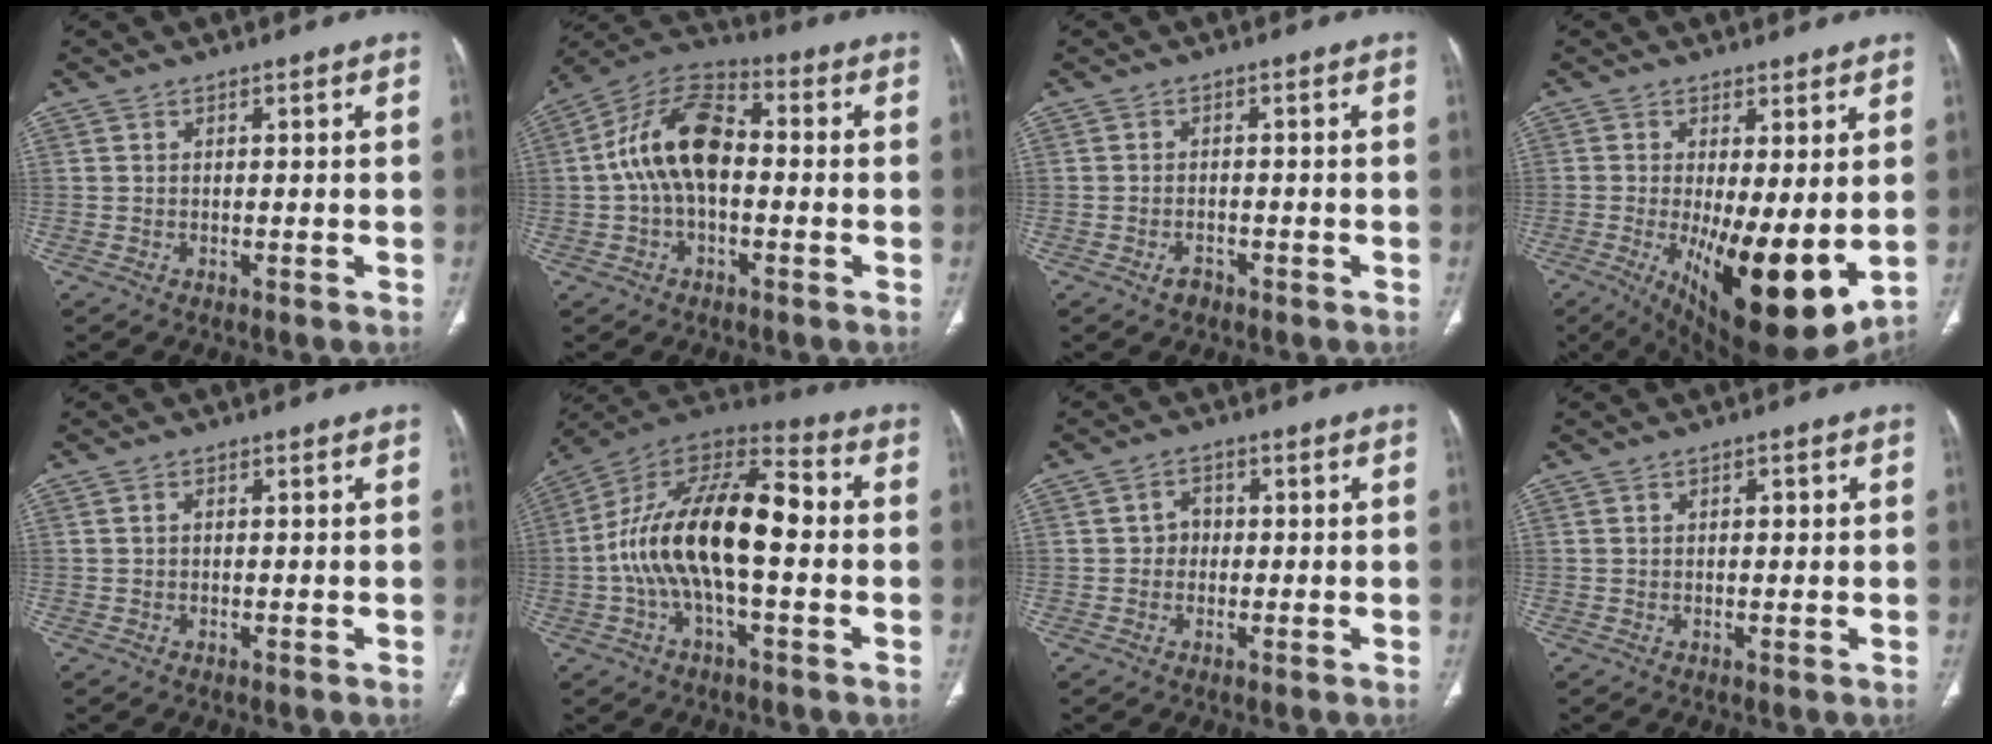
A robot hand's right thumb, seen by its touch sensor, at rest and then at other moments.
{"total": 14.2, "force": [0.1, 8.1, 11.7], "torque": [-0.210, 0.040, -0.013]}
{"total": 1.9, "force": [-1.2, 1.2, 0.8], "torque": [-0.012, 0.007, -0.018]}
{"total": 16.2, "force": [-2.2, 5.4, 15.1], "torque": [-0.235, -0.039, -0.015]}
{"total": 0.5, "force": [0.0, 0.4, 0.3], "torque": [-0.007, 0.006, -0.001]}
{"total": 20.5, "force": [-1.2, 9.0, 18.3], "torque": [-0.325, 0.050, -0.029]}
{"total": 2.7, "force": [-0.1, 2.5, 1.2], "torque": [-0.002, 0.009, -0.009]}
{"total": 1.6, "force": [0.5, 0.8, 1.3], "torque": [-0.018, 0.001, 0.007]}